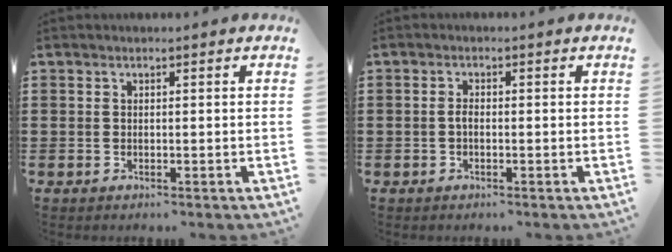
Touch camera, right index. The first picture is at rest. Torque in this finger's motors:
{"motor_torque": [0.32, 0.15, 0.21, 0.06]}